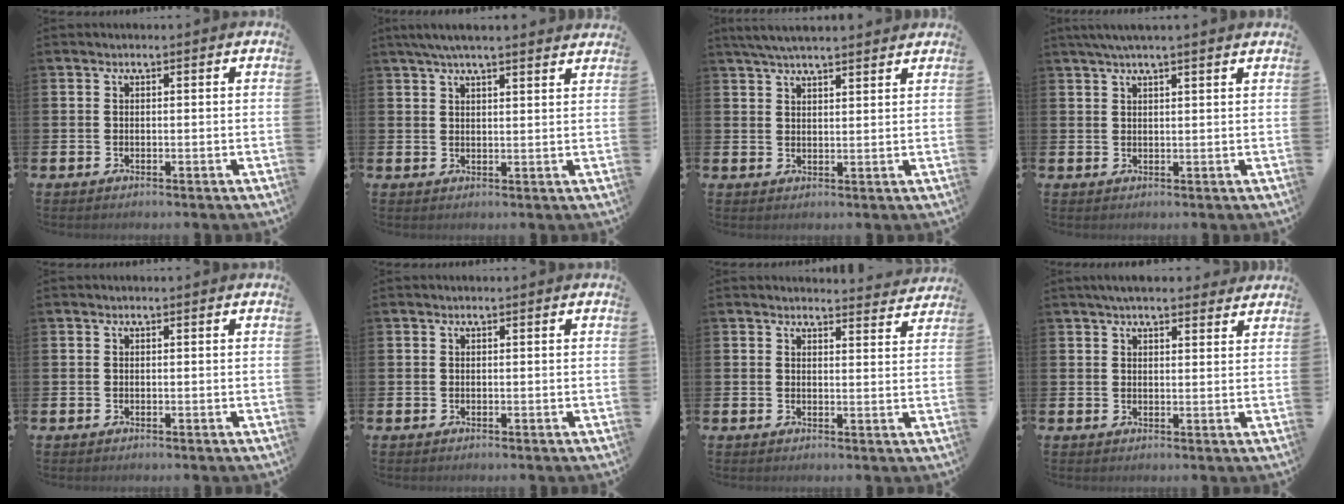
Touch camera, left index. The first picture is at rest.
{"total": 4.3, "force": [3.9, 0.2, 1.8], "torque": [-0.043, -0.007, 0.071]}
{"total": 4.5, "force": [4.3, 0.6, 1.5], "torque": [-0.035, -0.009, 0.078]}
{"total": 2.7, "force": [2.4, -0.1, 1.3], "torque": [-0.028, -0.003, 0.043]}
{"total": 0.0}
{"total": 0.0}
{"total": 3.0, "force": [2.9, 0.3, 0.0], "torque": [0.015, -0.025, 0.049]}
{"total": 3.9, "force": [3.5, 0.9, 1.3], "torque": [-0.028, -0.008, 0.064]}